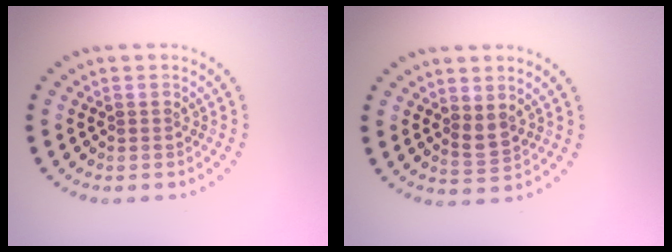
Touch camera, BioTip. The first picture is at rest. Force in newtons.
{"total": 1.7, "press": 1.6, "slide": 0.7}